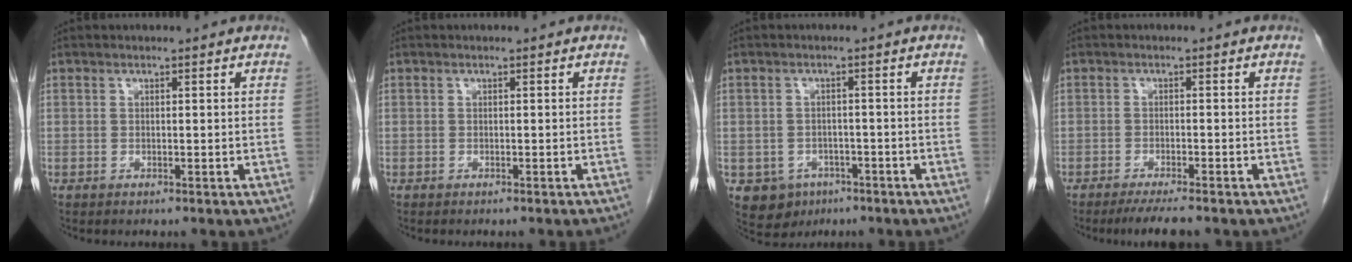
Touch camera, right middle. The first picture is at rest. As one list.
[{"total": 1.2, "force": [-1.1, -0.1, 0.6], "torque": [-0.003, 0.004, -0.012]}, {"total": 5.3, "force": [-2.9, 4.2, 1.3], "torque": [-0.018, 0.006, -0.036]}, {"total": 4.6, "force": [-3.7, 0.2, 2.7], "torque": [-0.043, -0.011, -0.058]}]